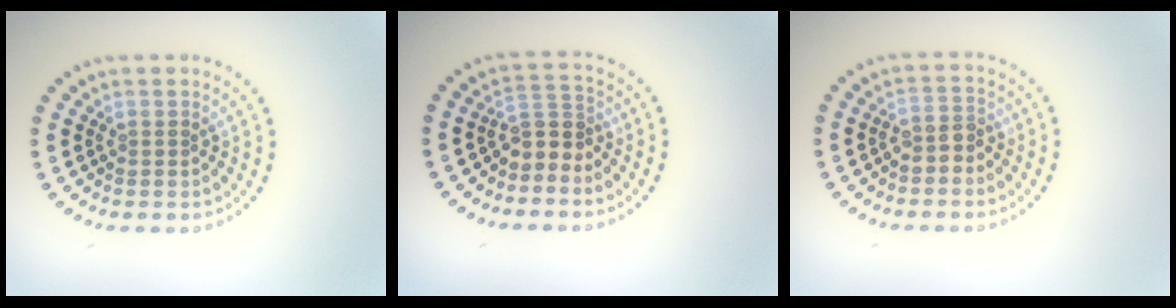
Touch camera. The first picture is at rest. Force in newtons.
{"total": 2.4, "press": 1.7, "slide": 1.7}
{"total": 1.8, "press": 1.5, "slide": 0.9}